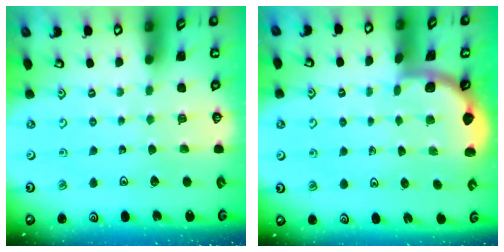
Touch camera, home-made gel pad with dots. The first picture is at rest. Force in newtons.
{"total": 1.9, "press": 1.9, "slide": 0.0}